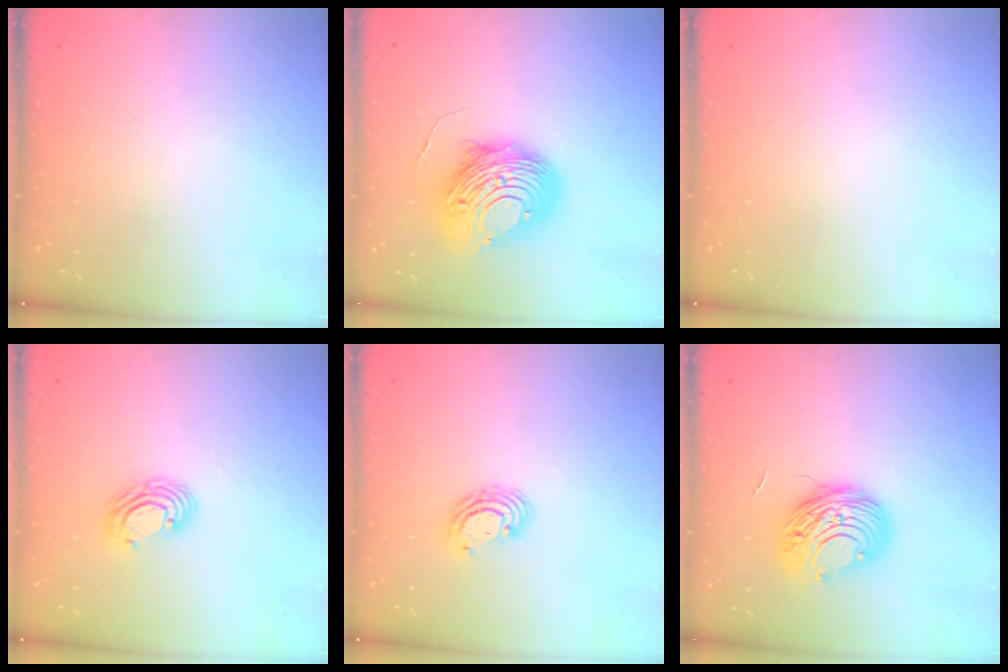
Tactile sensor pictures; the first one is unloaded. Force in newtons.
{"total": 13.6, "press": 13.5, "slide": 1.3}
{"total": 0.0}
{"total": 6.0, "press": 6.0, "slide": 0.4}
{"total": 5.3, "press": 5.3, "slide": 0.2}
{"total": 10.5, "press": 10.5, "slide": 0.9}